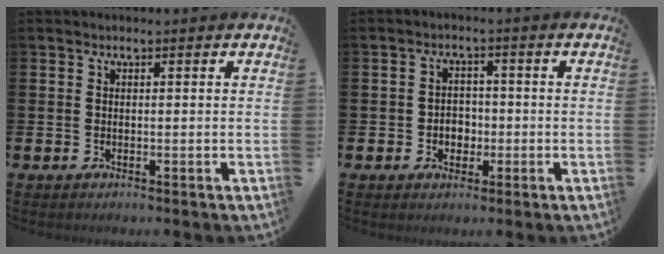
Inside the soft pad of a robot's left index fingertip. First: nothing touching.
{"total": 2.7, "force": [-0.6, 2.4, 1.2], "torque": [-0.021, 0.004, -0.018]}